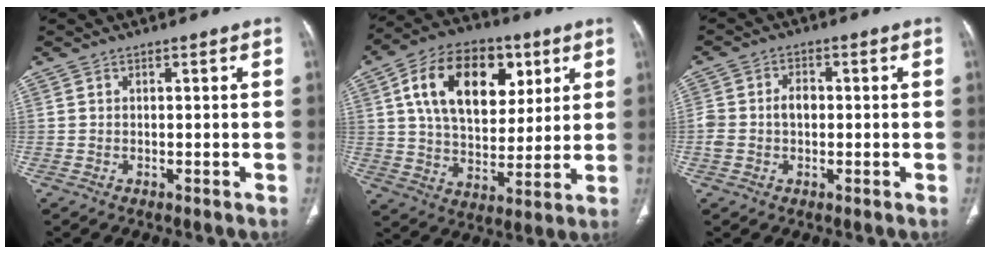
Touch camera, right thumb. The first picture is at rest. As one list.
[{"total": 20.6, "force": [7.0, 13.0, 14.3], "torque": [-0.210, -0.010, 0.114]}, {"total": 4.7, "force": [-0.2, 3.4, 3.3], "torque": [-0.068, 0.018, -0.003]}]